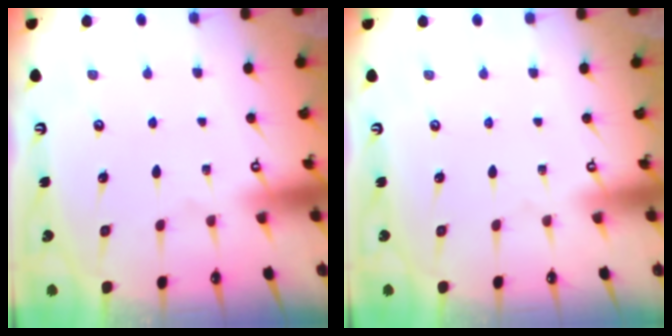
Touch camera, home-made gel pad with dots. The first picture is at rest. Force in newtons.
{"total": 0.0}